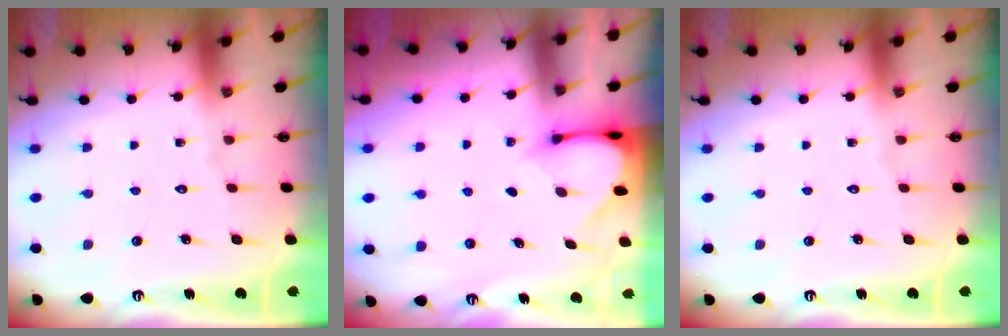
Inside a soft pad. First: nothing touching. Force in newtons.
{"total": 2.9, "press": 2.9, "slide": 0.2}
{"total": 0.0}